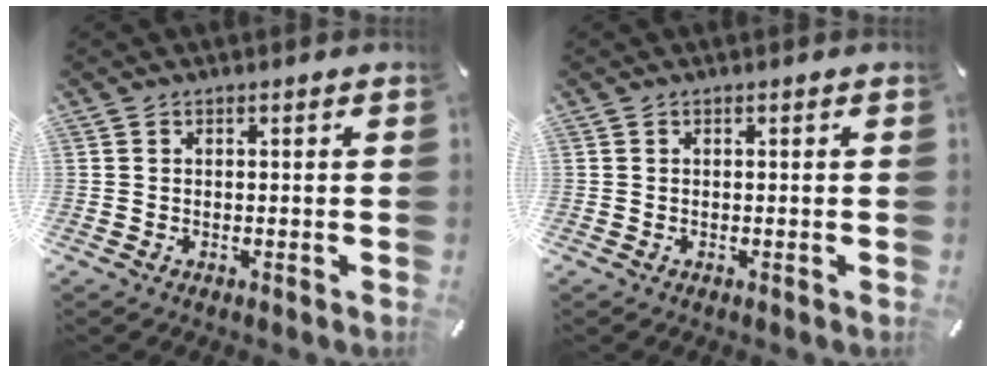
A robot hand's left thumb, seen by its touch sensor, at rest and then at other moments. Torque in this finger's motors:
{"motor_torque": [0.00, 0.00, 0.00, 0.00, 0.00]}